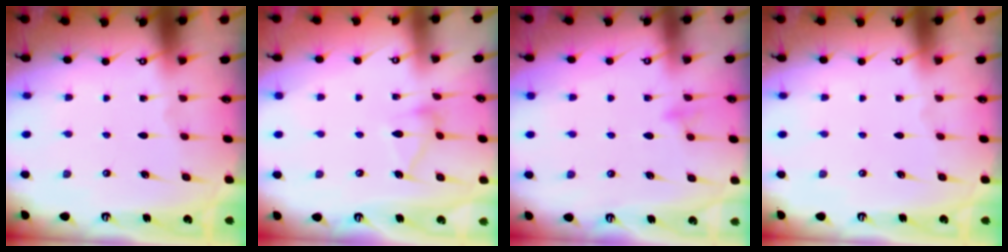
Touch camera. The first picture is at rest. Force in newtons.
{"total": 8.7, "press": 8.7, "slide": 0.5}
{"total": 6.6, "press": 6.6, "slide": 0.6}
{"total": 0.0}